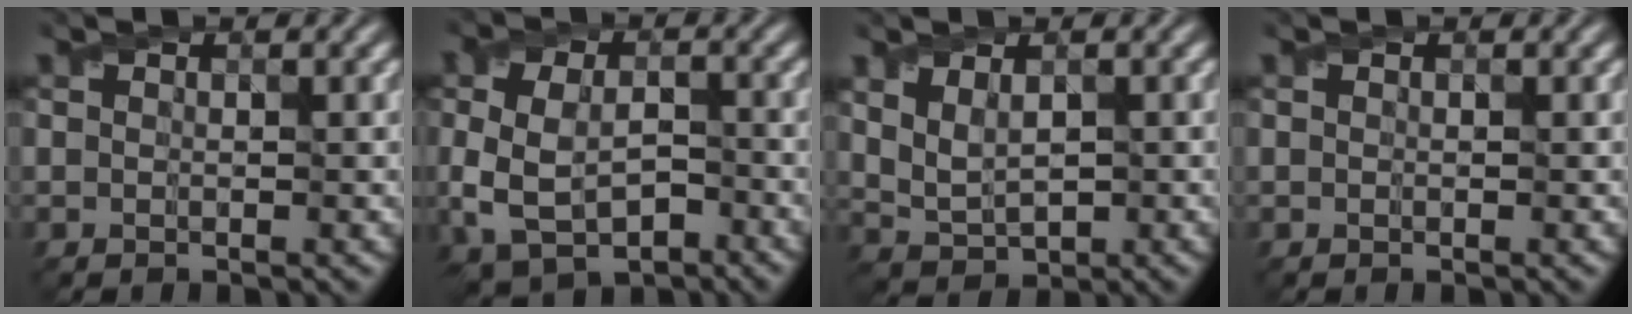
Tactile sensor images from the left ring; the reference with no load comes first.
{"total": 6.9, "force": [-1.8, 4.5, 4.9], "torque": [-0.103, -0.012, -0.024]}
{"total": 2.9, "force": [1.1, 1.7, 2.1], "torque": [-0.046, -0.004, 0.029]}
{"total": 0.0}